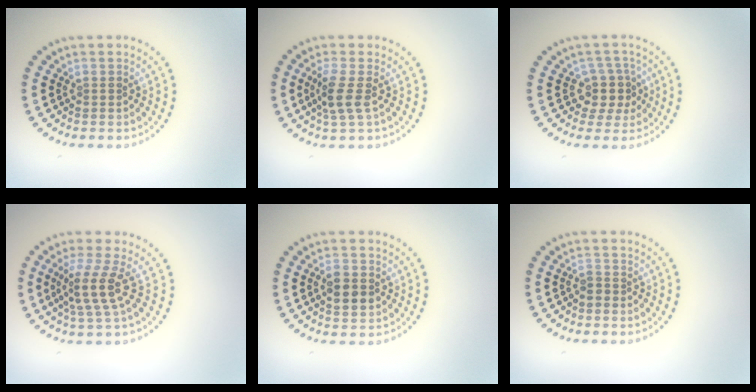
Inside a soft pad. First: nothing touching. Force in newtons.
{"total": 2.6, "press": 2.1, "slide": 1.5}
{"total": 2.8, "press": 2.3, "slide": 1.7}
{"total": 3.6, "press": 2.5, "slide": 2.6}
{"total": 3.2, "press": 3.2, "slide": 0.3}
{"total": 0.8, "press": 0.6, "slide": 0.5}